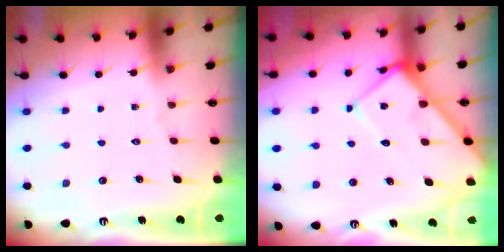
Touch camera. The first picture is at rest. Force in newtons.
{"total": 10.4, "press": 10.3, "slide": 1.1}